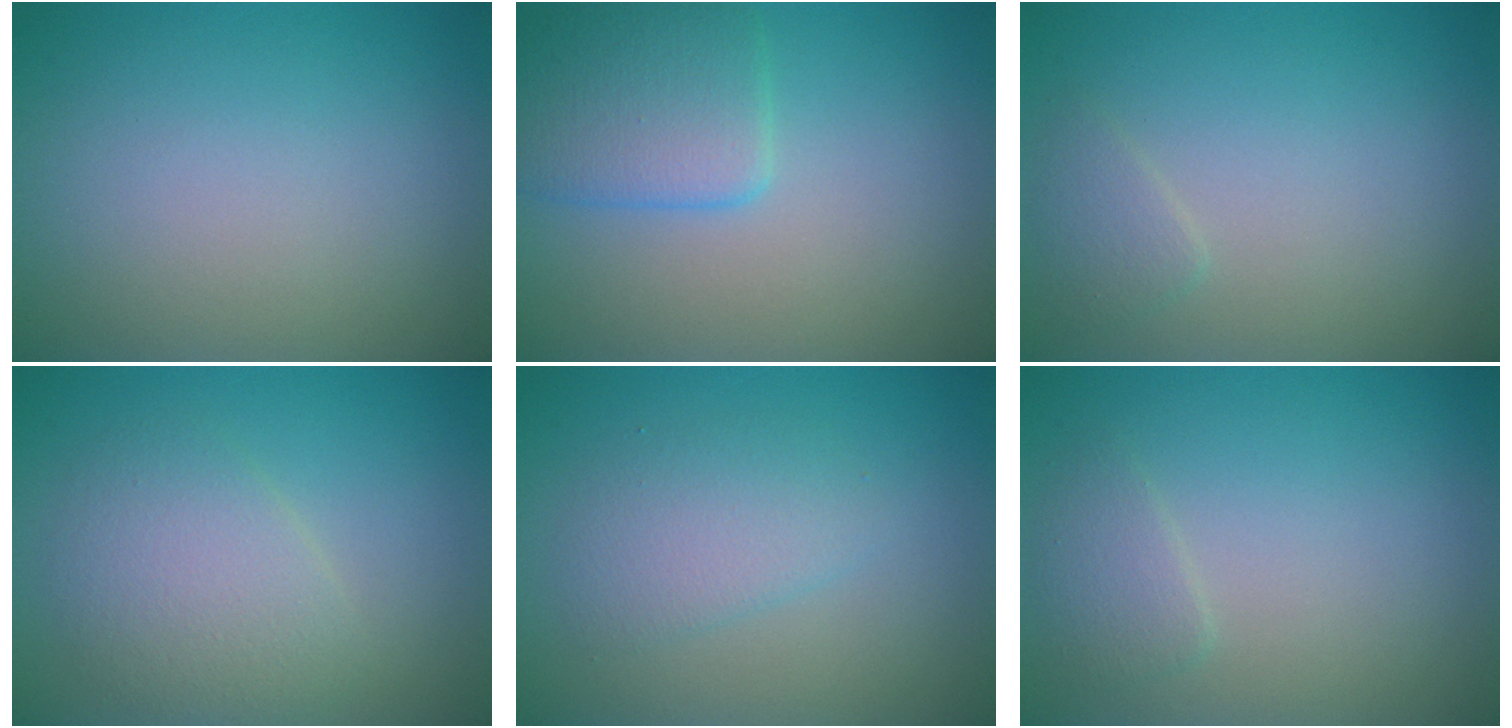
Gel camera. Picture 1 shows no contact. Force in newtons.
{"total": 4.0, "press": 4.0, "slide": 0.3}
{"total": 1.3, "press": 1.3, "slide": 0.0}
{"total": 3.7, "press": 3.7, "slide": 0.1}
{"total": 2.6, "press": 2.6, "slide": 0.0}
{"total": 1.5, "press": 1.5, "slide": 0.1}